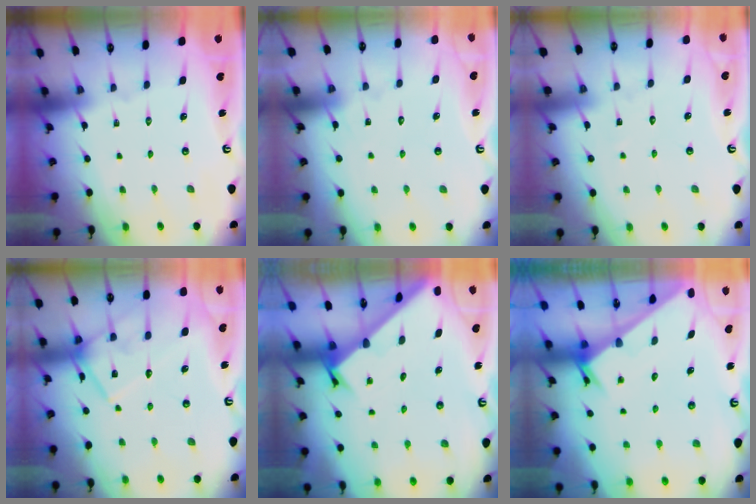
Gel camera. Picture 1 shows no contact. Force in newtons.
{"total": 6.5, "press": 6.5, "slide": 0.5}
{"total": 2.6, "press": 2.6, "slide": 0.2}
{"total": 13.5, "press": 13.5, "slide": 0.9}
{"total": 2.1, "press": 2.1, "slide": 0.2}
{"total": 2.6, "press": 2.6, "slide": 0.1}